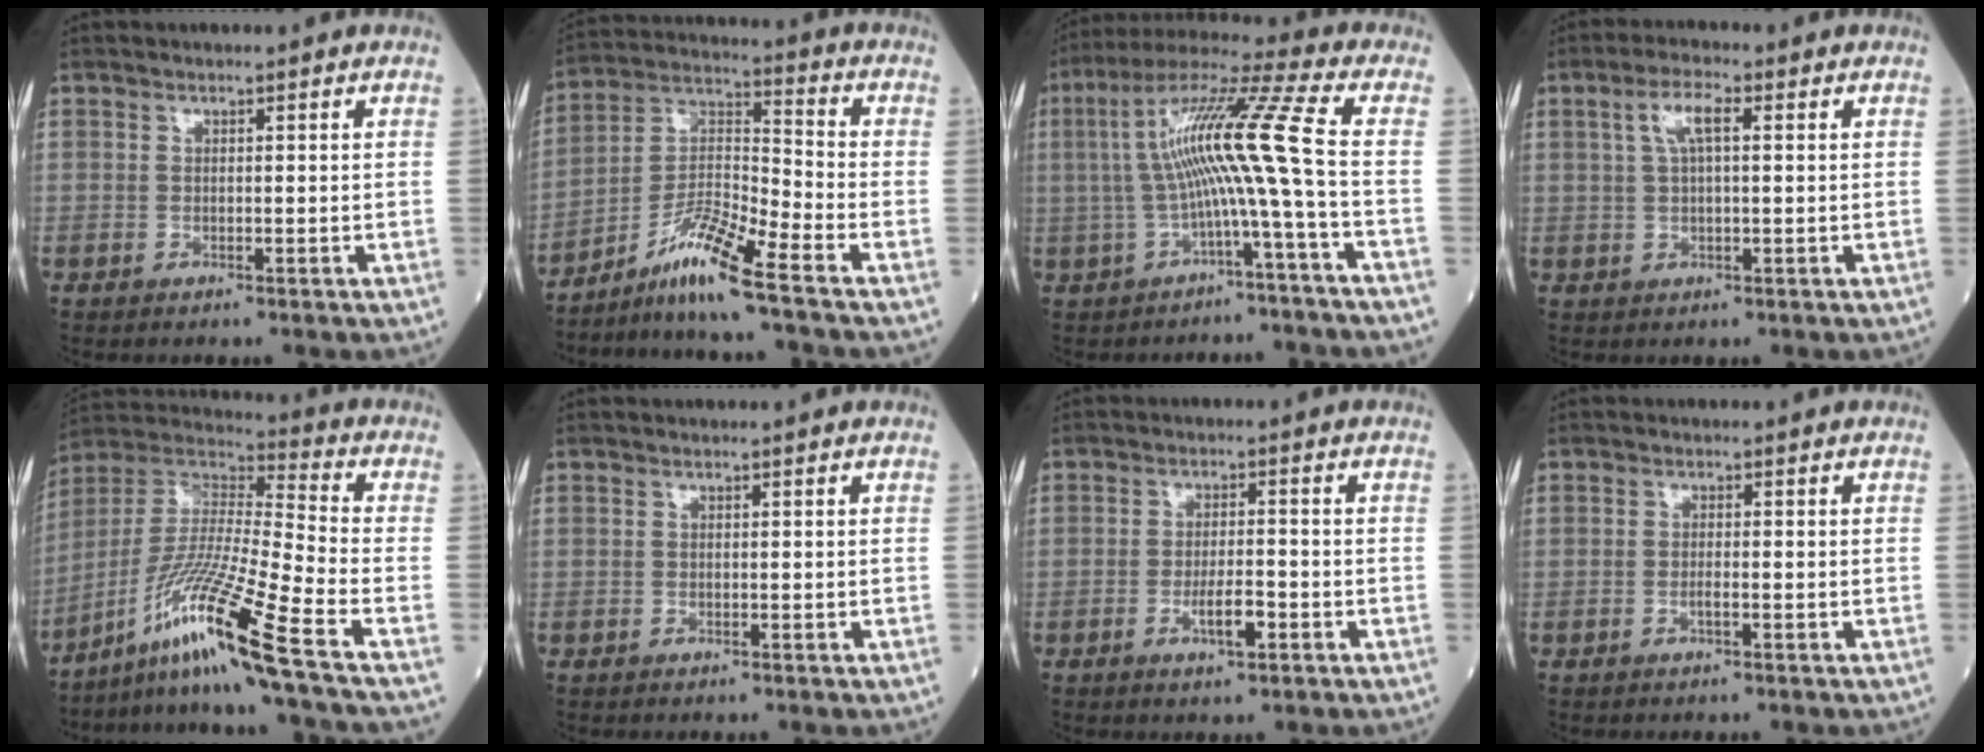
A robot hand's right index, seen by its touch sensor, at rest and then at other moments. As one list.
[{"total": 10.1, "force": [-7.3, -0.7, 7.0], "torque": [-0.138, -0.003, -0.136]}, {"total": 12.7, "force": [-1.1, -1.7, 12.6], "torque": [-0.234, 0.039, -0.025]}, {"total": 4.5, "force": [1.4, 1.1, 4.1], "torque": [-0.087, 0.016, 0.029]}, {"total": 17.8, "force": [-11.3, -2.5, 13.6], "torque": [-0.288, -0.019, -0.209]}, {"total": 0.0}, {"total": 4.2, "force": [-1.8, 0.8, 3.7], "torque": [-0.067, 0.000, -0.030]}, {"total": 1.2, "force": [-0.5, 0.0, 1.1], "torque": [-0.023, -0.001, -0.010]}]